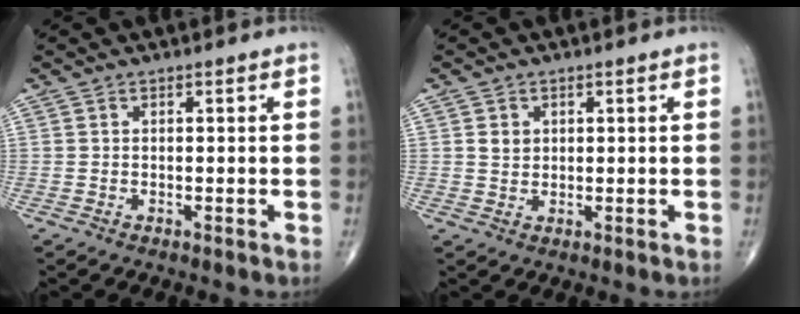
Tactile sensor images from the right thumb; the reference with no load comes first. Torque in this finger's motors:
{"motor_torque": [-0.36, 0.22, 0.01, 0.00, 0.01]}